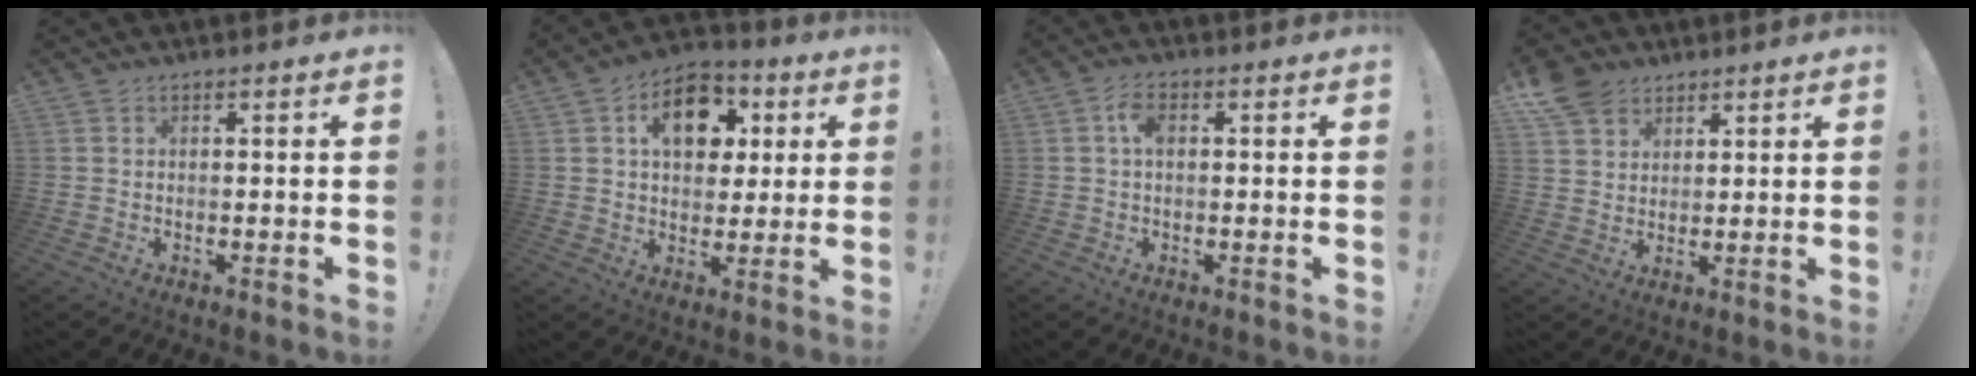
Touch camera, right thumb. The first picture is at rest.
{"total": 13.4, "force": [4.6, 9.7, 8.0], "torque": [-0.101, -0.009, 0.081]}
{"total": 4.1, "force": [0.6, 2.4, 3.3], "torque": [-0.057, 0.008, 0.009]}
{"total": 8.3, "force": [5.4, 5.8, 2.4], "torque": [-0.038, -0.030, 0.108]}